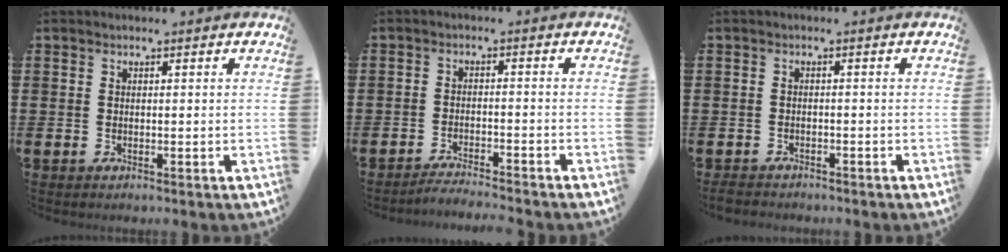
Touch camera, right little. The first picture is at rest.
{"total": 2.3, "force": [-2.3, -0.3, 0.3], "torque": [-0.006, 0.003, -0.047]}
{"total": 1.1, "force": [-1.1, 0.4, 0.1], "torque": [-0.005, 0.003, -0.024]}